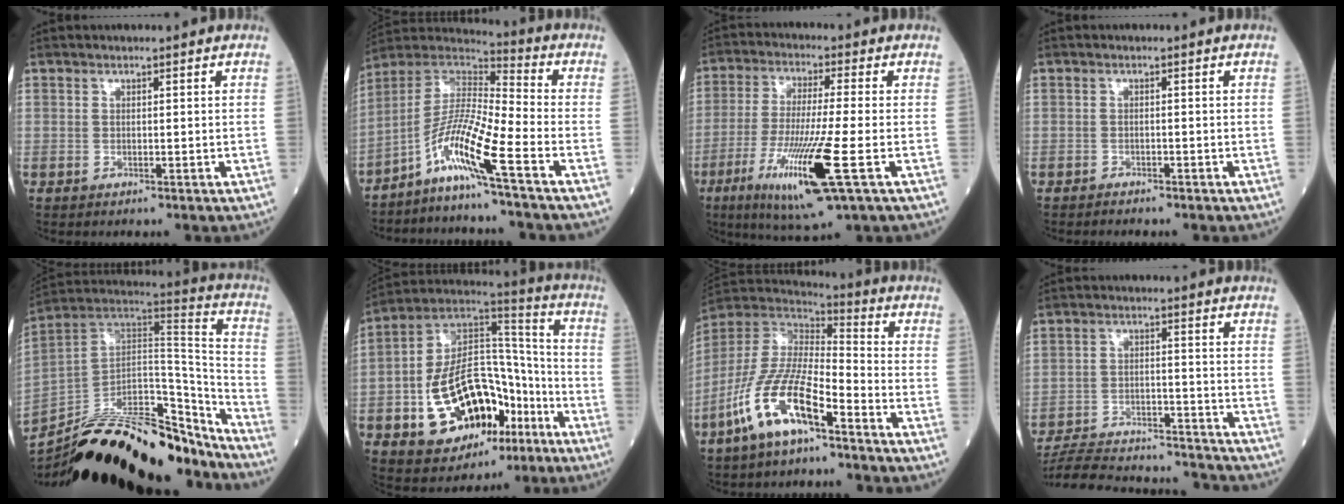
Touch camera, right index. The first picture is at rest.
{"total": 10.8, "force": [-6.1, -0.9, 8.9], "torque": [-0.172, 0.002, -0.124]}
{"total": 14.2, "force": [-5.4, 0.3, 13.2], "torque": [-0.267, -0.034, -0.097]}
{"total": 1.2, "force": [-1.1, 0.3, 0.3], "torque": [-0.007, -0.001, -0.016]}
{"total": 32.3, "force": [-26.5, 8.1, 16.6], "torque": [-0.295, -0.016, -0.411]}
{"total": 21.4, "force": [-7.6, 11.3, 16.6], "torque": [-0.301, 0.027, -0.110]}
{"total": 14.1, "force": [-7.7, 3.7, 11.2], "torque": [-0.235, -0.009, -0.150]}
{"total": 20.0, "force": [-19.1, 2.3, 5.4], "torque": [-0.120, -0.011, -0.280]}